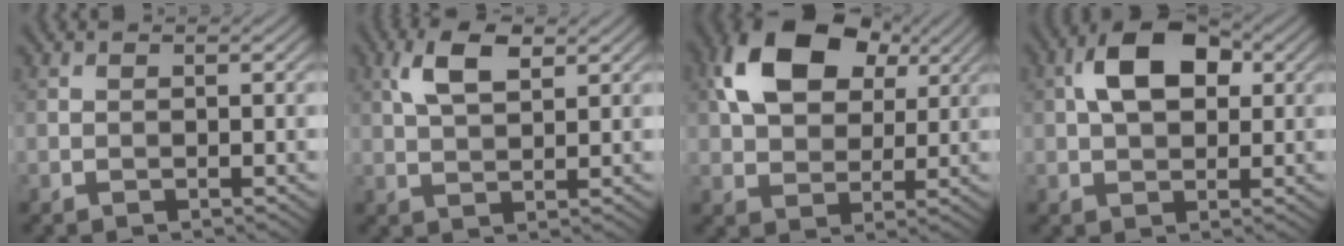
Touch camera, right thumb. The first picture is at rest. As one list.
[{"total": 5.2, "force": [2.4, 2.3, 4.0], "torque": [-0.088, 0.007, 0.045]}, {"total": 13.0, "force": [5.0, 8.5, 8.5], "torque": [-0.179, 0.023, 0.090]}, {"total": 7.9, "force": [1.9, 4.8, 6.0], "torque": [-0.109, 0.015, 0.024]}]